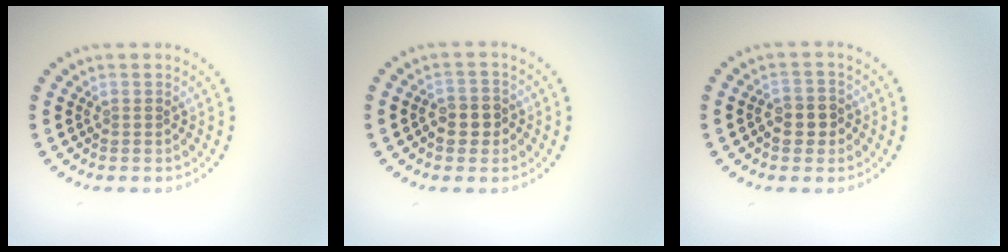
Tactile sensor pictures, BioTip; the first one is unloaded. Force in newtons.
{"total": 2.3, "press": 2.2, "slide": 0.5}
{"total": 2.3, "press": 2.2, "slide": 0.5}